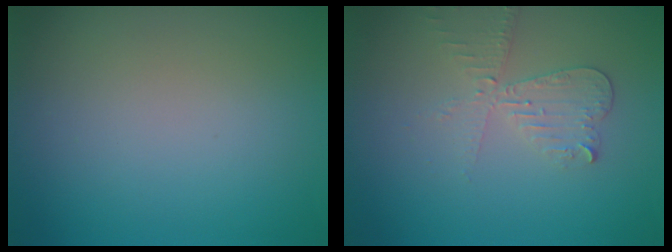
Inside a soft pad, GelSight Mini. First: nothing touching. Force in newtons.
{"total": 3.0, "press": 2.8, "slide": 1.1}